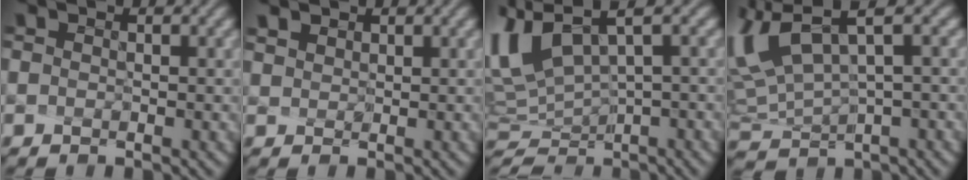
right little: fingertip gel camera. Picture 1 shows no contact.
{"total": 1.3, "force": [1.2, 0.4, 0.4], "torque": [-0.038, -0.020, 0.043]}
{"total": 4.7, "force": [1.4, 1.2, 4.3], "torque": [-0.128, -0.022, 0.055]}
{"total": 6.2, "force": [2.5, 1.6, 5.5], "torque": [-0.158, -0.011, 0.078]}